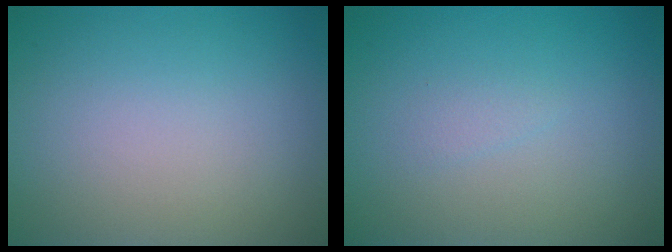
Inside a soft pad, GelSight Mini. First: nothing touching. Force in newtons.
{"total": 0.7, "press": 0.7, "slide": 0.1}